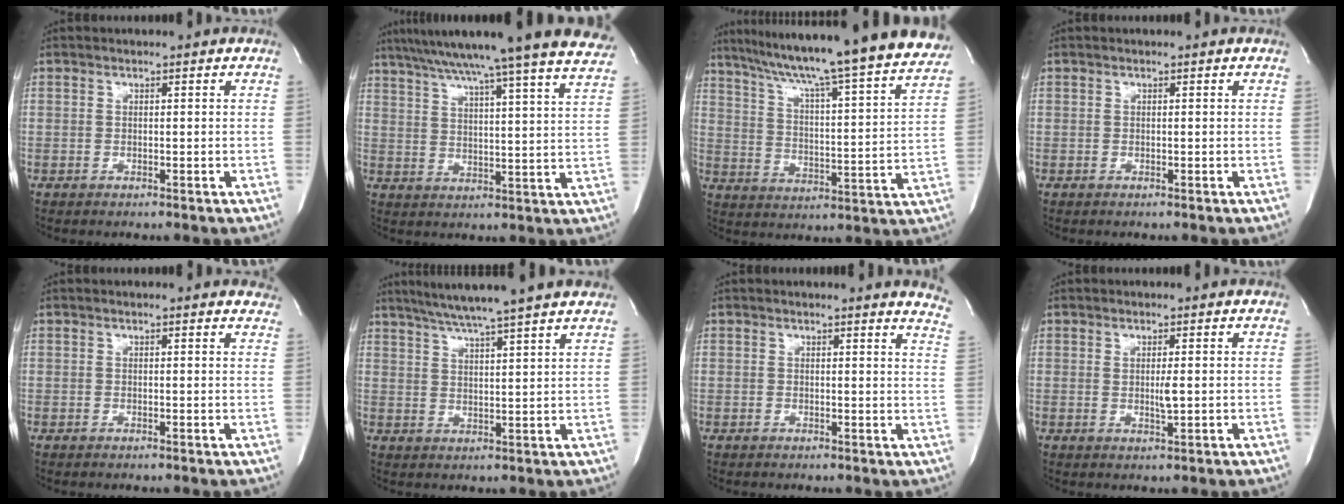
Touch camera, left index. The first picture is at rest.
{"total": 28.0, "force": [24.3, -0.8, 13.8], "torque": [-0.235, -0.031, 0.319]}
{"total": 28.3, "force": [25.1, 0.1, 12.9], "torque": [-0.212, -0.051, 0.332]}
{"total": 0.0}
{"total": 5.7, "force": [5.3, 1.2, 1.7], "torque": [-0.012, 0.004, 0.039]}
{"total": 12.0, "force": [10.2, -1.1, 6.2], "torque": [-0.108, 0.015, 0.141]}
{"total": 7.3, "force": [7.1, -0.2, 1.7], "torque": [-0.015, -0.056, 0.045]}
{"total": 1.9, "force": [0.2, 0.2, 1.9], "torque": [-0.038, -0.005, 0.004]}